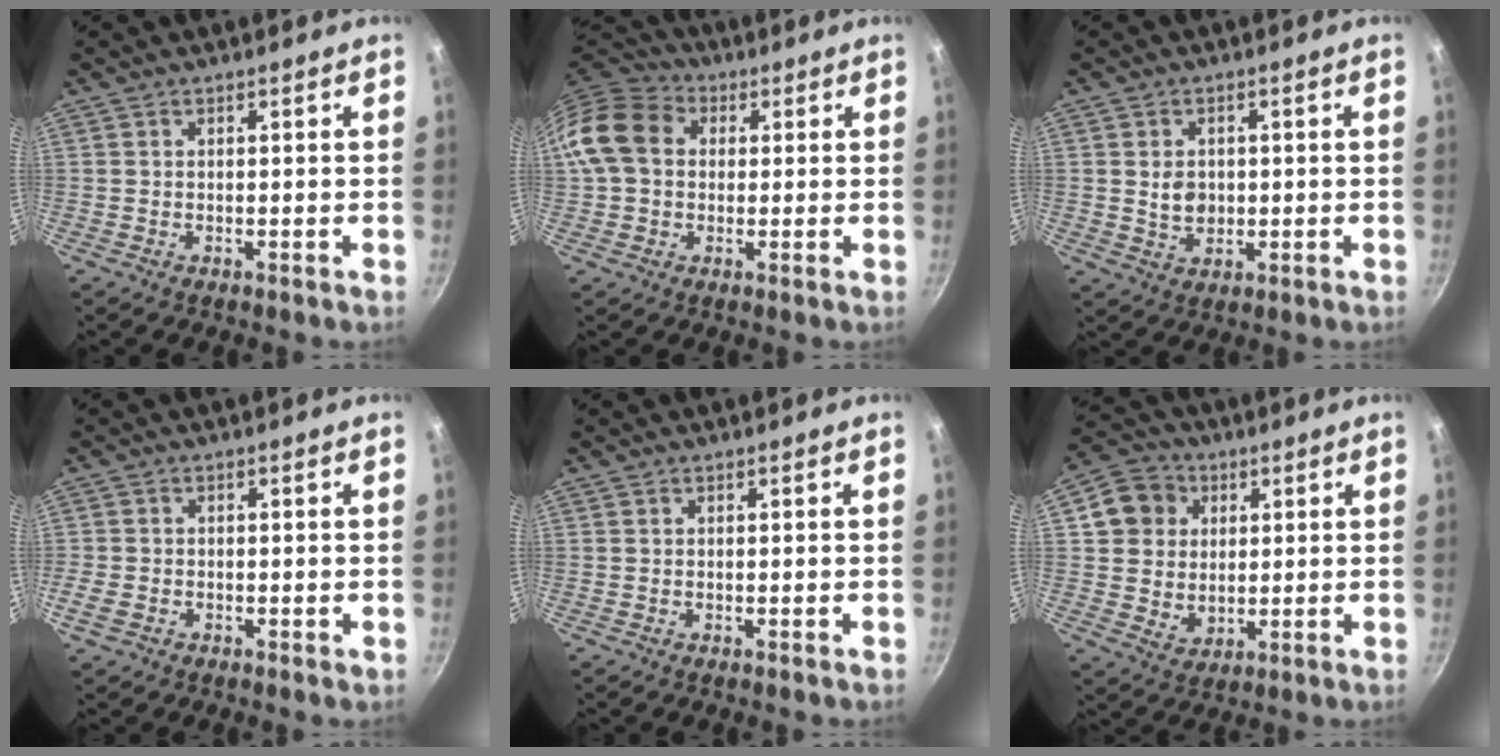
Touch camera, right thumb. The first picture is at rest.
{"total": 12.3, "force": [1.6, 9.9, 7.2], "torque": [-0.113, 0.026, 0.012]}
{"total": 4.7, "force": [0.2, 3.7, 2.9], "torque": [-0.036, -0.001, 0.008]}
{"total": 3.0, "force": [-1.2, 2.2, 1.7], "torque": [-0.037, 0.000, -0.023]}
{"total": 0.0}
{"total": 10.9, "force": [3.1, 9.5, 4.2], "torque": [-0.037, -0.002, 0.054]}